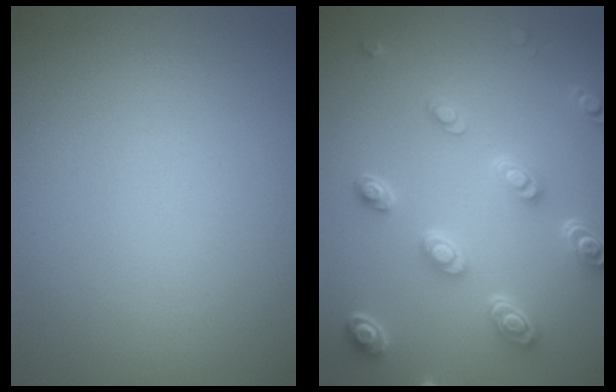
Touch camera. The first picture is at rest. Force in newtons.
{"total": 4.7, "press": 3.7, "slide": 2.9}